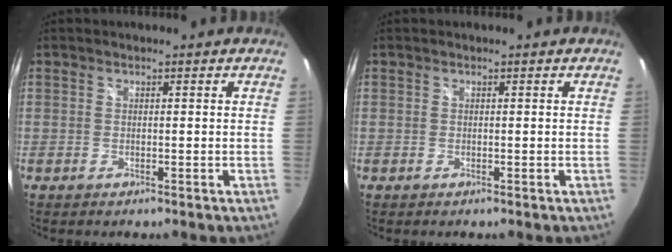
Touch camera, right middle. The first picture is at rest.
{"total": 0.0}